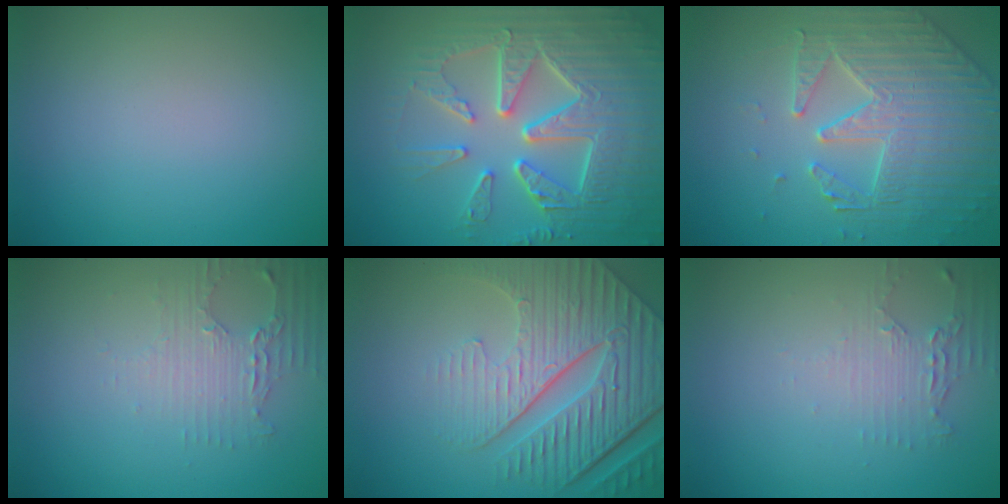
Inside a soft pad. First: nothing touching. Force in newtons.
{"total": 8.9, "press": 6.5, "slide": 6.1}
{"total": 4.4, "press": 4.4, "slide": 0.3}
{"total": 2.4, "press": 2.3, "slide": 0.9}
{"total": 9.1, "press": 6.2, "slide": 6.6}
{"total": 2.2, "press": 1.7, "slide": 1.4}